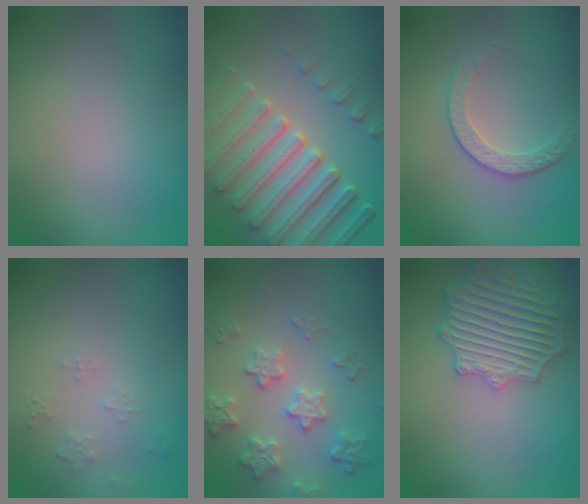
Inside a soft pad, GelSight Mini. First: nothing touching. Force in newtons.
{"total": 7.0, "press": 5.3, "slide": 4.5}
{"total": 2.2, "press": 1.7, "slide": 1.4}
{"total": 0.7, "press": 0.5, "slide": 0.5}
{"total": 3.9, "press": 3.4, "slide": 2.0}
{"total": 6.1, "press": 5.4, "slide": 2.9}